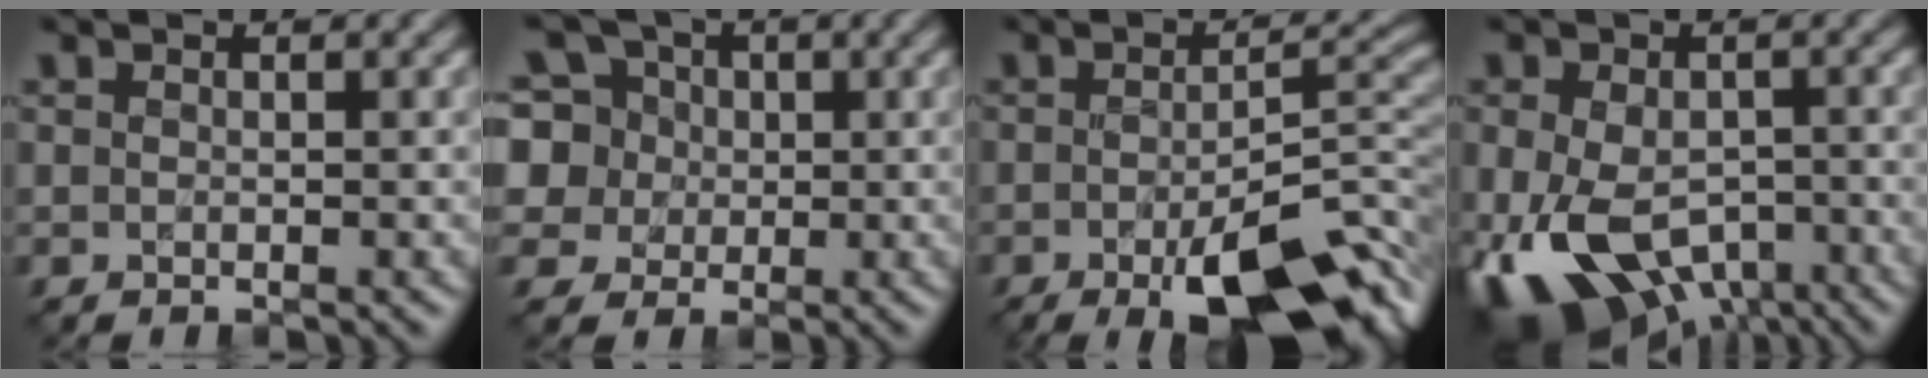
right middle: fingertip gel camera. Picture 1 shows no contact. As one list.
[{"total": 10.0, "force": [3.0, 8.8, 3.8], "torque": [-0.103, 0.044, 0.040]}, {"total": 10.3, "force": [-4.7, 2.9, 8.7], "torque": [-0.130, -0.007, -0.071]}, {"total": 11.4, "force": [-4.4, 7.1, 7.8], "torque": [-0.157, -0.041, -0.064]}]